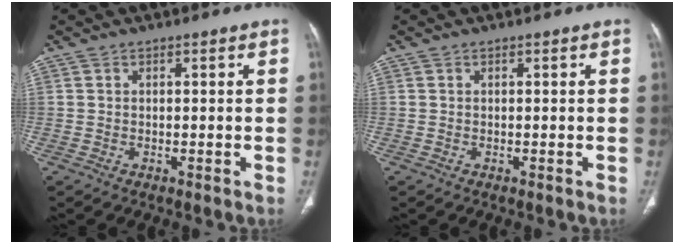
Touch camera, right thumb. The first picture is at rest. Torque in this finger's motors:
{"motor_torque": [0.00, 0.00, -0.03, 0.02, 0.00]}